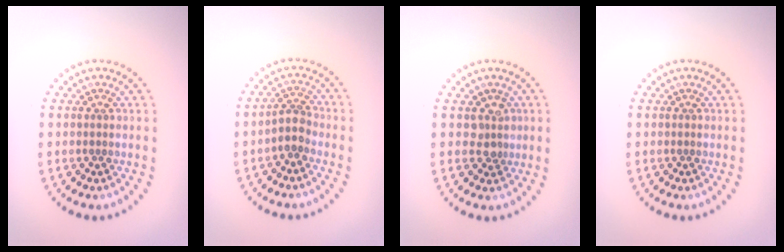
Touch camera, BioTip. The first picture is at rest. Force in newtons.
{"total": 1.8, "press": 1.5, "slide": 1.1}
{"total": 1.8, "press": 1.6, "slide": 0.8}
{"total": 0.0}